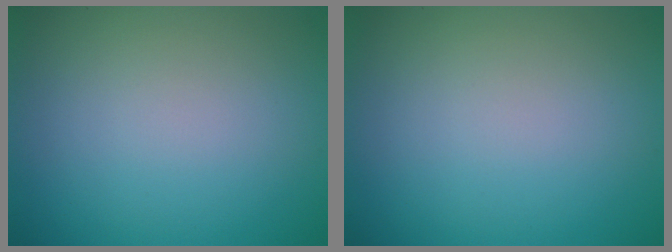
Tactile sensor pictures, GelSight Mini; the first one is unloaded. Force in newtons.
{"total": 0.0}